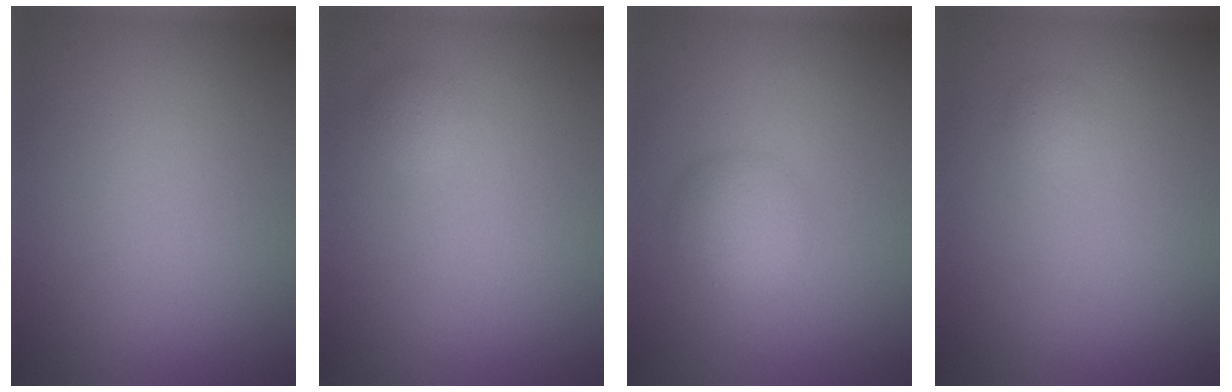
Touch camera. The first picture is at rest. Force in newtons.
{"total": 0.9, "press": 0.9, "slide": 0.0}
{"total": 2.8, "press": 2.8, "slide": 0.1}
{"total": 0.6, "press": 0.6, "slide": 0.0}